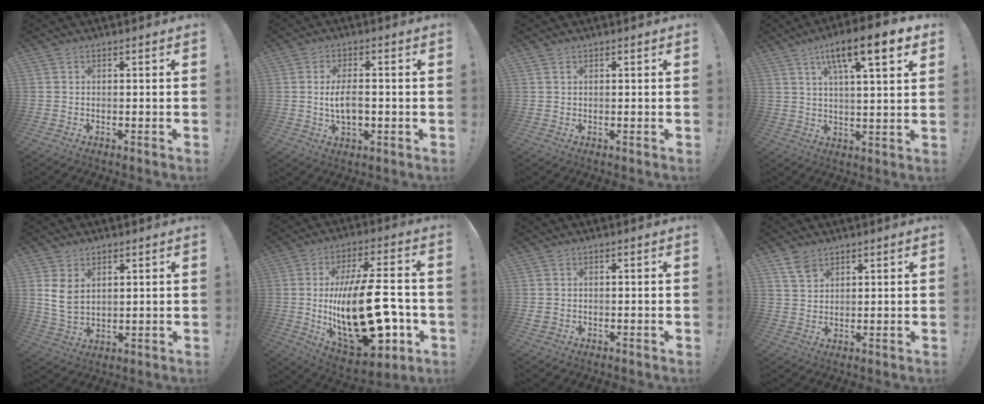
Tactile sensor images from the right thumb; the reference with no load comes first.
{"total": 6.9, "force": [-0.6, 3.8, 5.7], "torque": [-0.098, 0.003, -0.012]}
{"total": 1.0, "force": [0.7, 0.5, 0.5], "torque": [-0.013, 0.002, 0.013]}
{"total": 13.1, "force": [6.7, 2.5, 10.9], "torque": [-0.170, -0.028, 0.100]}
{"total": 6.9, "force": [2.8, 4.7, 4.1], "torque": [-0.074, -0.008, 0.056]}
{"total": 28.5, "force": [-4.0, 12.3, 25.4], "torque": [-0.460, 0.018, -0.057]}
{"total": 1.0, "force": [0.0, 1.0, 0.4], "torque": [-0.007, 0.002, 0.001]}
{"total": 4.9, "force": [3.6, 2.7, 1.8], "torque": [-0.027, -0.019, 0.069]}